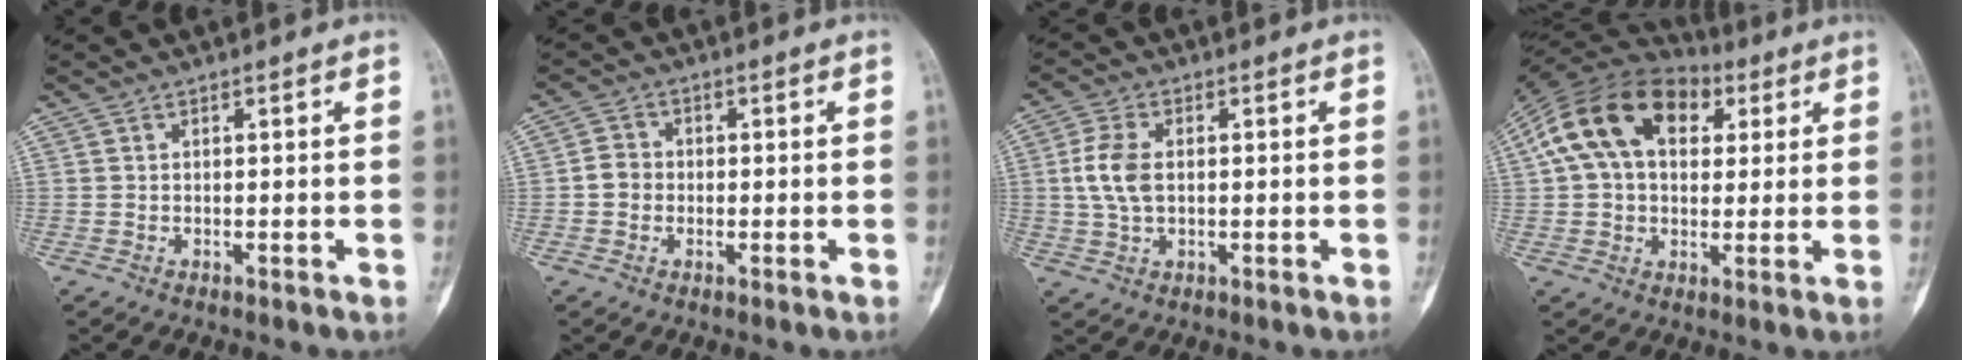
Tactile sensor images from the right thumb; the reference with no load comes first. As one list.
[{"total": 3.2, "force": [-0.5, 2.9, 1.3], "torque": [-0.008, 0.010, -0.014]}, {"total": 6.8, "force": [0.4, 4.2, 5.3], "torque": [-0.116, 0.008, 0.007]}, {"total": 19.2, "force": [6.1, 12.5, 13.3], "torque": [-0.232, 0.030, 0.097]}]